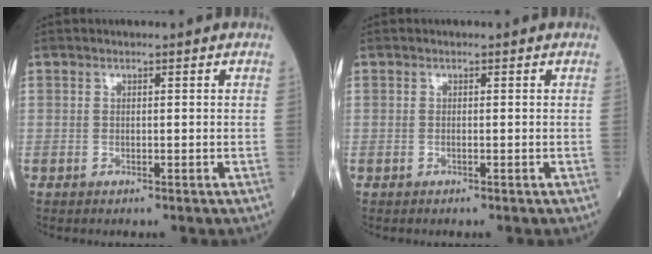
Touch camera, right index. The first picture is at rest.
{"total": 0.0}